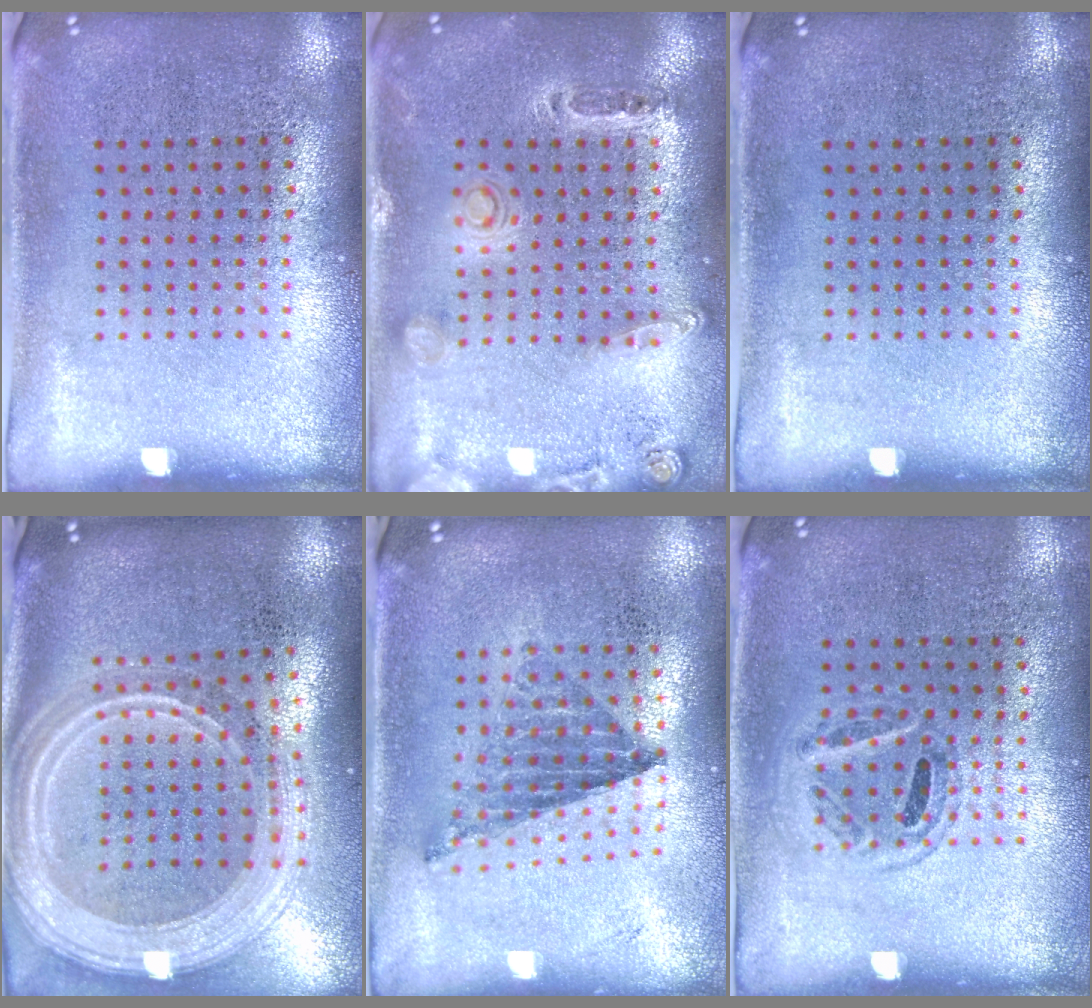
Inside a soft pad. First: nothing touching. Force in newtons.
{"total": 0.8, "press": 0.7, "slide": 0.3}
{"total": 0.0}
{"total": 3.0, "press": 2.5, "slide": 1.7}
{"total": 0.5, "press": 0.5, "slide": 0.1}
{"total": 0.9, "press": 0.8, "slide": 0.4}